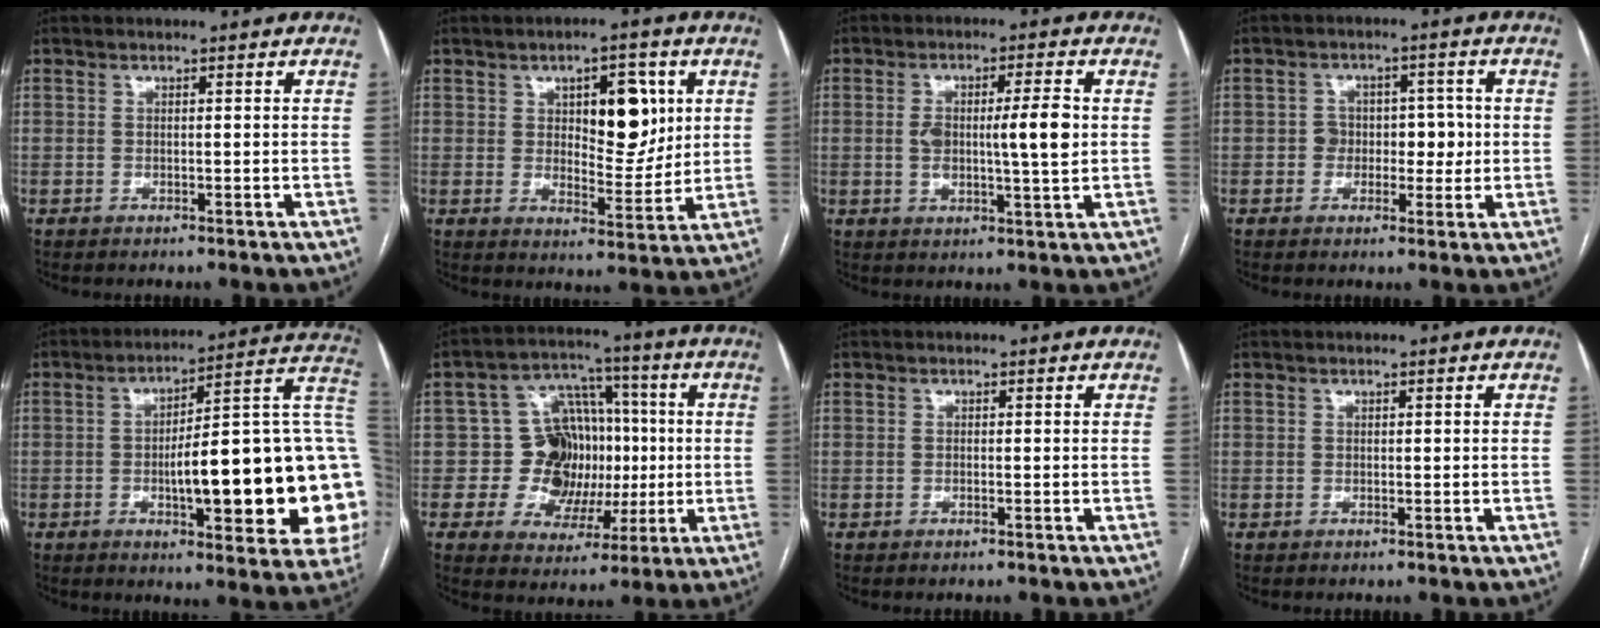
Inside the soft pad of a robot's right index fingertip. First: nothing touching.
{"total": 9.4, "force": [3.0, 4.1, 8.0], "torque": [-0.106, 0.007, 0.049]}
{"total": 8.2, "force": [0.5, 1.5, 8.0], "torque": [-0.137, 0.007, 0.011]}
{"total": 5.3, "force": [-0.3, 4.1, 3.2], "torque": [-0.027, 0.022, -0.002]}
{"total": 26.7, "force": [-2.9, 5.3, 26.0], "torque": [-0.267, 0.029, -0.036]}
{"total": 12.2, "force": [0.0, 10.4, 6.4], "torque": [-0.087, 0.039, 0.015]}
{"total": 0.0}
{"total": 0.0}